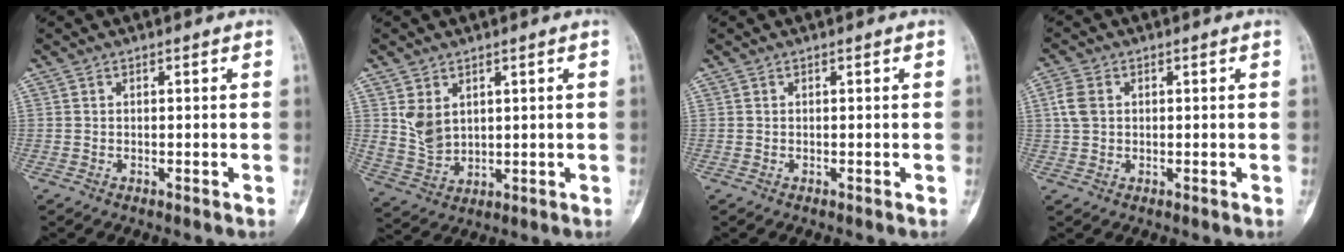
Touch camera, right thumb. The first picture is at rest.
{"total": 6.4, "force": [2.1, 4.6, 3.9], "torque": [-0.062, -0.015, 0.058]}
{"total": 0.0}
{"total": 3.8, "force": [0.7, 2.8, 2.4], "torque": [-0.057, 0.007, 0.012]}